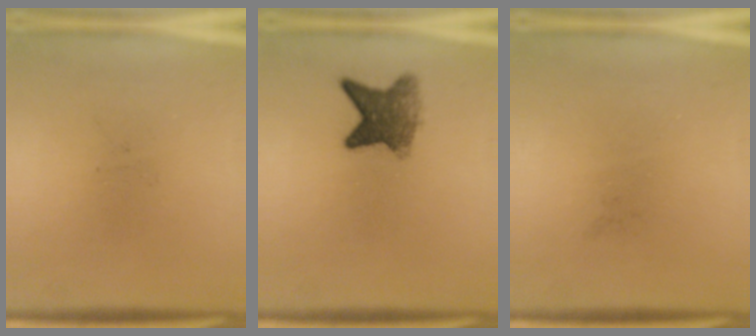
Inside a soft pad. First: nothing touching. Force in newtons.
{"total": 6.5}
{"total": 0.0}